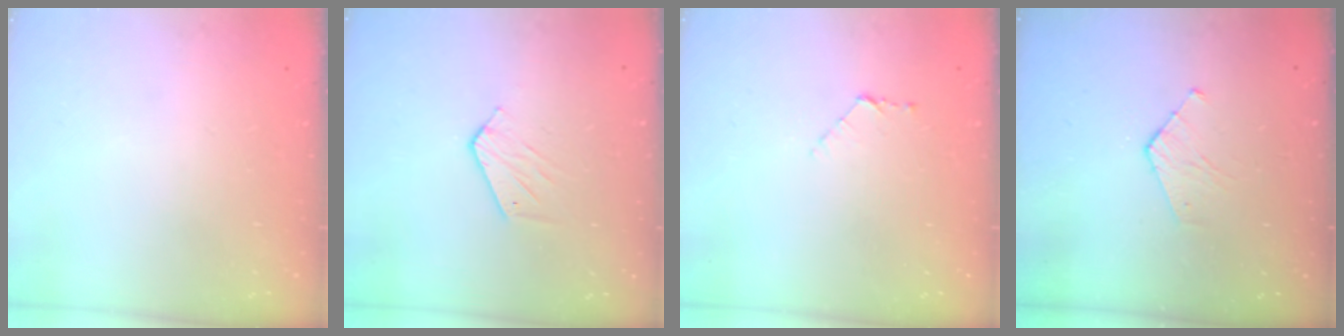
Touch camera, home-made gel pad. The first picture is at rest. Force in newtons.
{"total": 4.4, "press": 4.4, "slide": 0.3}
{"total": 4.3, "press": 4.3, "slide": 0.4}
{"total": 2.8, "press": 2.8, "slide": 0.3}